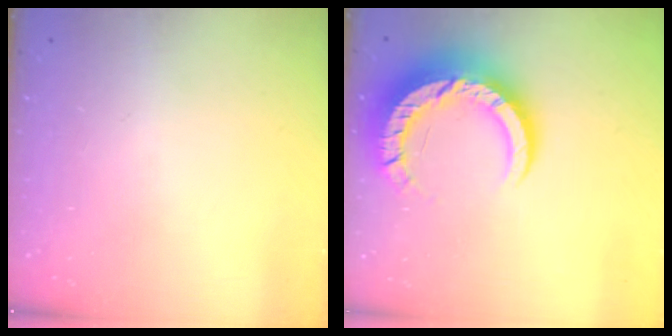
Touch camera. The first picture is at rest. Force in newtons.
{"total": 14.2, "press": 14.1, "slide": 1.3}